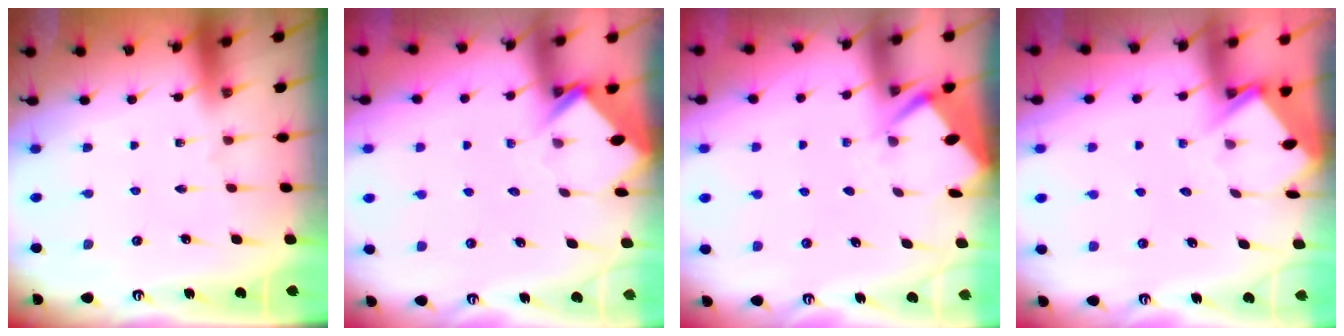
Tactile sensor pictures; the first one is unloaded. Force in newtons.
{"total": 3.7, "press": 3.6, "slide": 0.2}
{"total": 2.6, "press": 2.6, "slide": 0.4}
{"total": 3.9, "press": 3.9, "slide": 0.4}